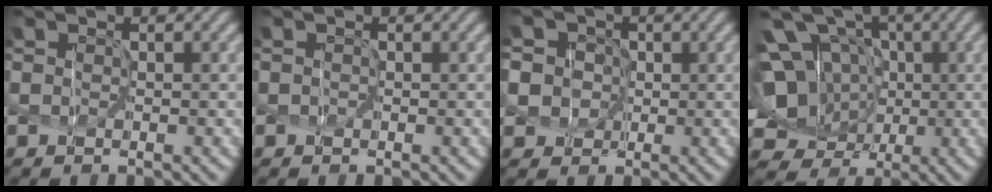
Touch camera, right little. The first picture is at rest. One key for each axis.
{"total": 0.0}
{"total": 6.5, "fx": 0.0, "fy": 6.2, "fz": 1.8, "tx": -0.063, "ty": 0.025, "tz": -0.030}
{"total": 7.9, "fx": 0.6, "fy": 6.7, "fz": 4.1, "tx": -0.087, "ty": -0.011, "tz": 0.002}